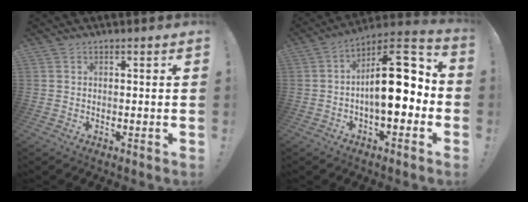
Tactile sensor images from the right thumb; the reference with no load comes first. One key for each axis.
{"total": 18.4, "fx": -0.3, "fy": 8.6, "fz": 16.2, "tx": -0.229, "ty": 0.005, "tz": -0.005}